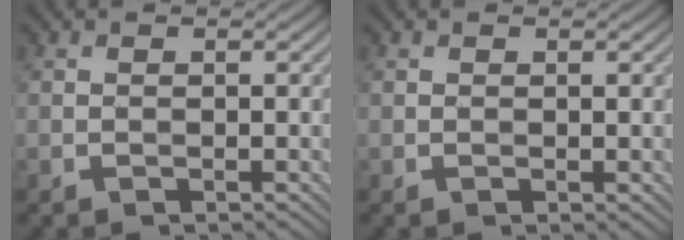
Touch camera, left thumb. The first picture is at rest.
{"total": 0.0}